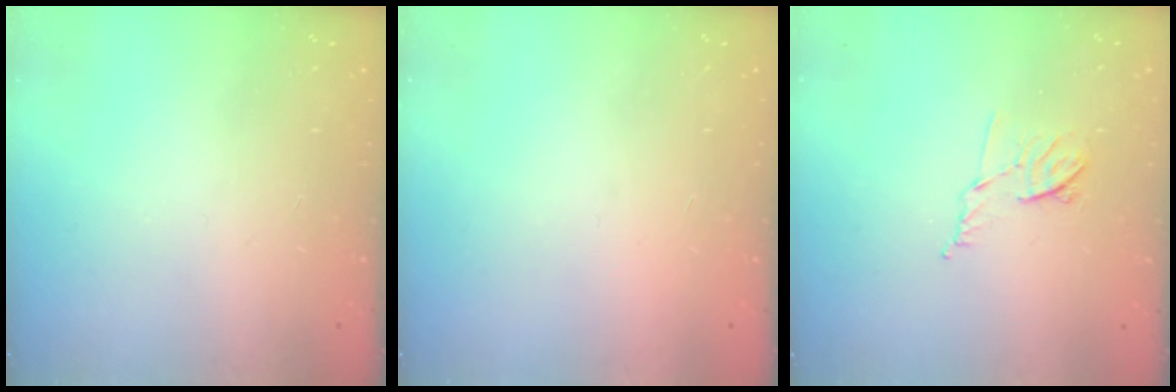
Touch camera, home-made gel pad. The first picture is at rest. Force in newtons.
{"total": 1.5, "press": 1.5, "slide": 0.1}
{"total": 7.4, "press": 7.3, "slide": 1.2}